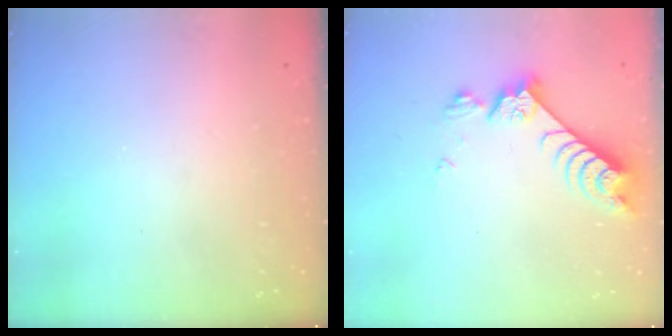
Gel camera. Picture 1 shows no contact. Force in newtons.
{"total": 8.1, "press": 8.1, "slide": 0.8}